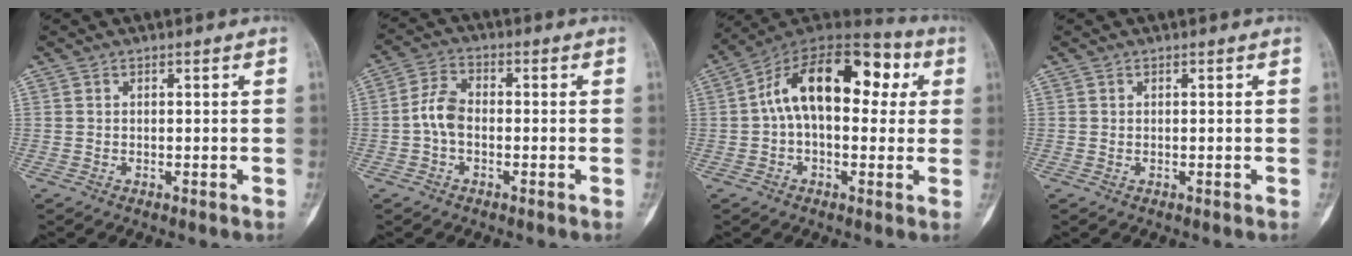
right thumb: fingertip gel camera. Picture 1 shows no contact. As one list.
[{"total": 5.5, "force": [-1.0, 3.5, 4.1], "torque": [-0.078, 0.018, -0.029]}, {"total": 19.3, "force": [3.4, 11.1, 15.4], "torque": [-0.211, 0.044, 0.040]}, {"total": 0.0}]